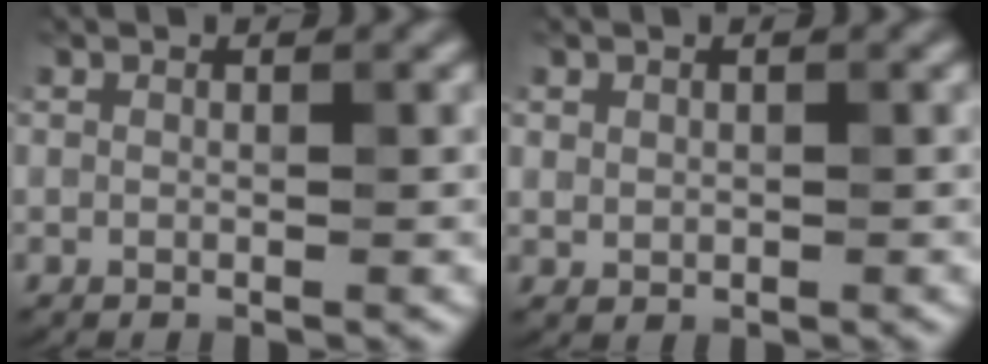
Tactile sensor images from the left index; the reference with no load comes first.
{"total": 0.9, "force": [0.4, 0.8, 0.3], "torque": [-0.005, -0.004, 0.010]}